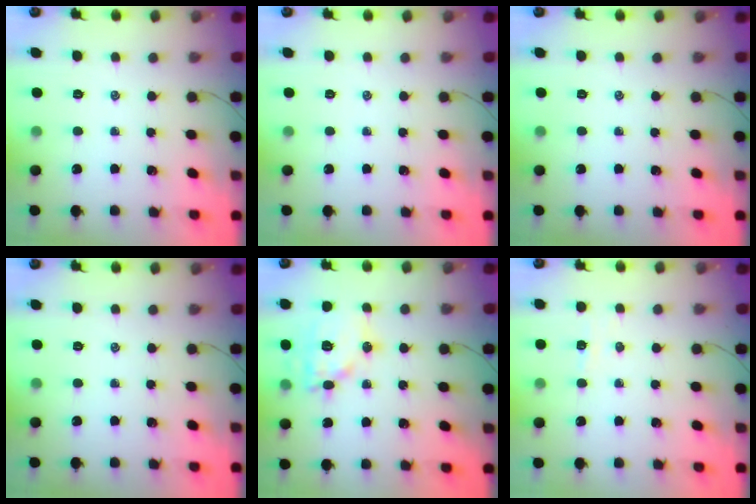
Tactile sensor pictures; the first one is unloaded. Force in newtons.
{"total": 0.0}
{"total": 0.0}
{"total": 0.0}
{"total": 14.2, "press": 14.2, "slide": 1.2}
{"total": 2.8, "press": 2.7, "slide": 0.7}